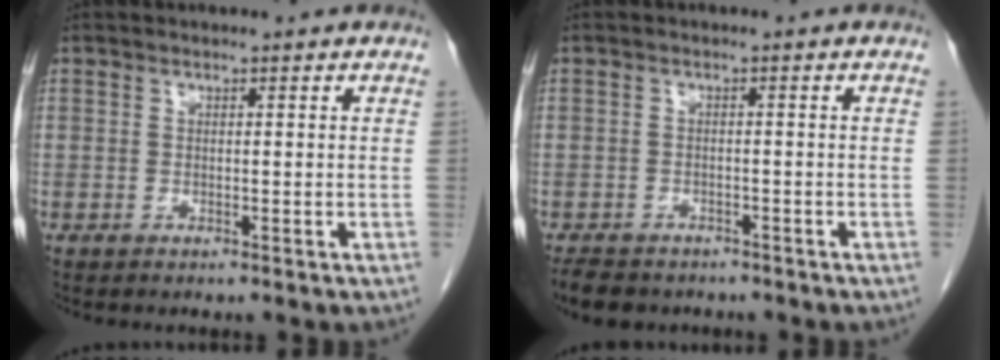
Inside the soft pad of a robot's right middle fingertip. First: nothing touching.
{"total": 6.3, "force": [-5.2, 2.8, 2.1], "torque": [-0.039, -0.006, -0.073]}